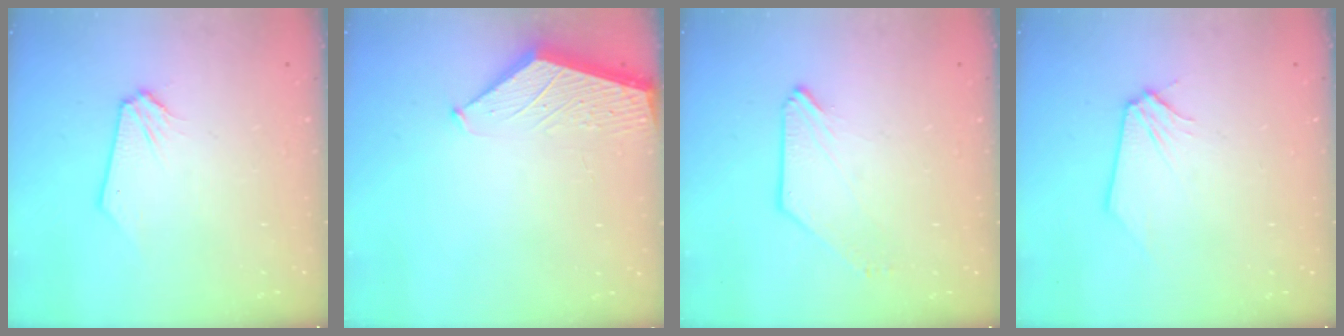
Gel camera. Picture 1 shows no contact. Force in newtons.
{"total": 1.6, "press": 1.6, "slide": 0.2}
{"total": 0.8, "press": 0.7, "slide": 0.3}
{"total": 0.0}